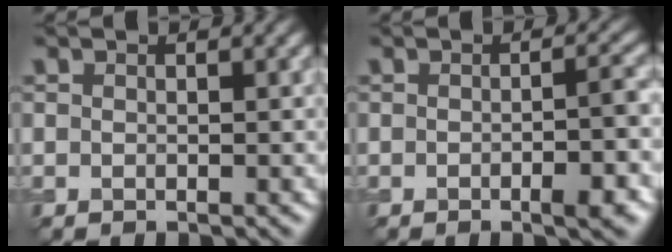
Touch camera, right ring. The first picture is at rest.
{"total": 3.6, "force": [-1.2, 0.8, 3.3], "torque": [-0.039, 0.008, -0.011]}